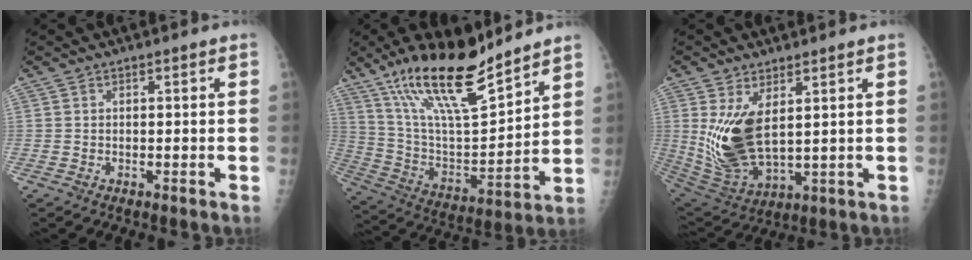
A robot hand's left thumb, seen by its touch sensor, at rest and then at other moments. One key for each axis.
{"total": 21.3, "fx": 15.7, "fy": 5.5, "fz": 13.4, "tx": -0.214, "ty": -0.073, "tz": 0.289}
{"total": 12.6, "fx": 2.9, "fy": 6.2, "fz": 10.6, "tx": -0.206, "ty": -0.025, "tz": 0.078}